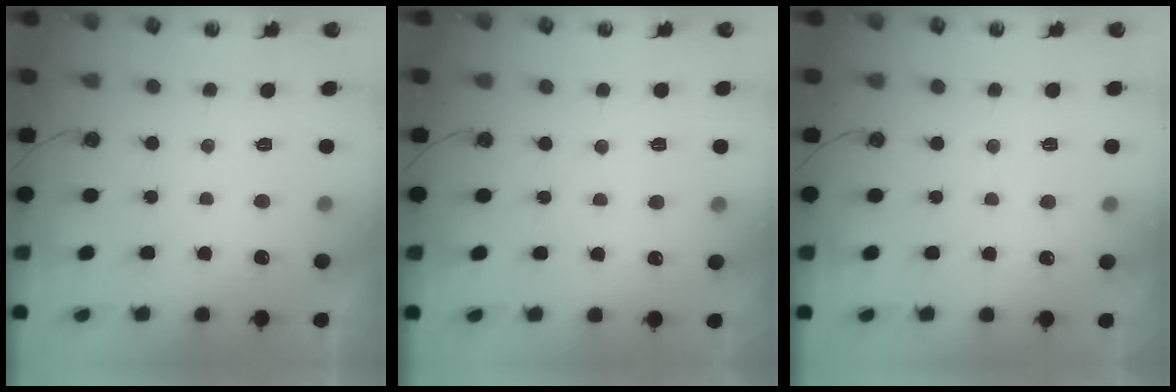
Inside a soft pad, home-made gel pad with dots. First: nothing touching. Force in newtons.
{"total": 3.6, "press": 3.5, "slide": 0.6}
{"total": 2.5, "press": 2.4, "slide": 0.4}